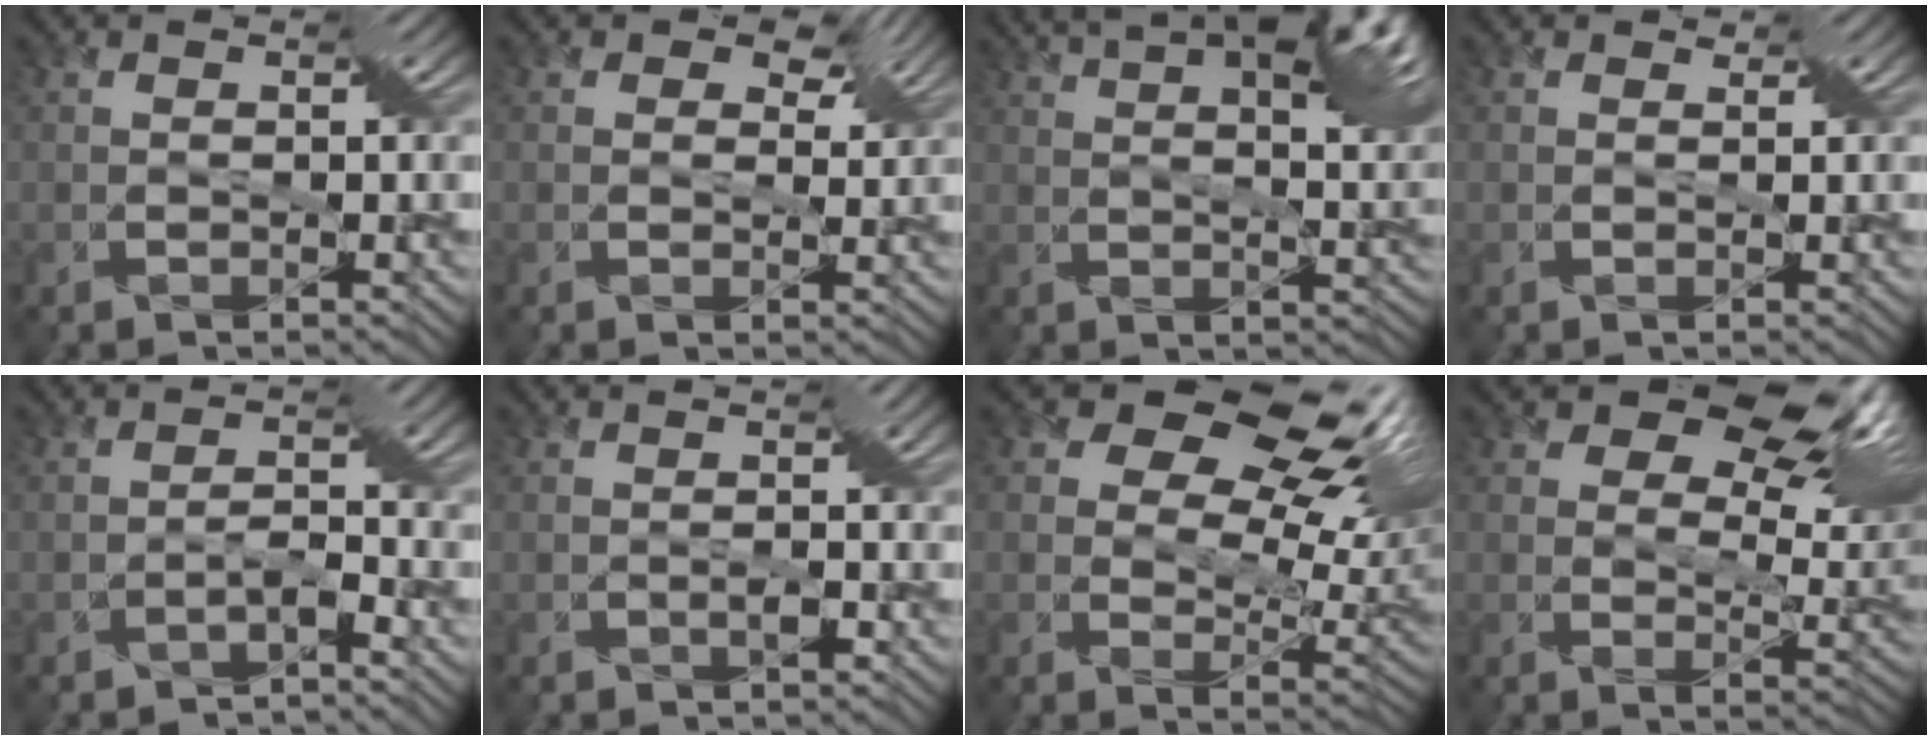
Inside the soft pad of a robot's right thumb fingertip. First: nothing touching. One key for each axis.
{"total": 4.8, "fx": 2.8, "fy": 3.0, "fz": 2.4, "tx": -0.043, "ty": 0.011, "tz": 0.019}
{"total": 14.1, "fx": 8.7, "fy": 4.3, "fz": 10.2, "tx": -0.188, "ty": 0.028, "tz": 0.122}
{"total": 0.9, "fx": 0.7, "fy": 0.6, "fz": 0.2, "tx": -0.011, "ty": 0.008, "tz": 0.002}
{"total": 1.6, "fx": -1.3, "fy": -0.8, "fz": 0.5, "tx": -0.025, "ty": 0.007, "tz": -0.017}
{"total": 0.8, "fx": -0.2, "fy": -0.6, "fz": 0.5, "tx": -0.020, "ty": -0.007, "tz": 0.005}
{"total": 14.9, "fx": 8.2, "fy": 7.9, "fz": 9.6, "tx": -0.167, "ty": 0.022, "tz": 0.130}
{"total": 13.6, "fx": 8.5, "fy": 6.1, "fz": 8.7, "tx": -0.141, "ty": 0.002, "tz": 0.136}